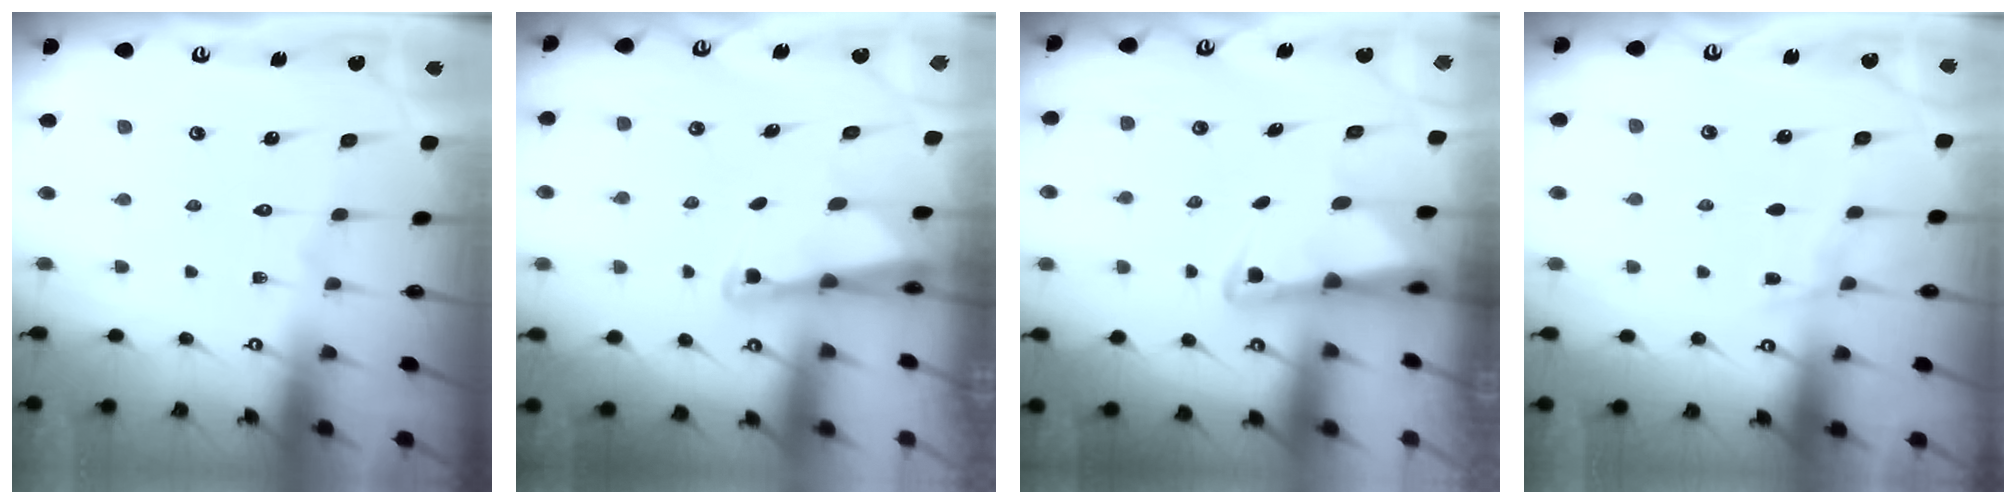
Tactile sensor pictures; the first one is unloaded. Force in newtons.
{"total": 2.6, "press": 2.6, "slide": 0.3}
{"total": 2.5, "press": 2.5, "slide": 0.6}
{"total": 5.6, "press": 5.6, "slide": 0.6}